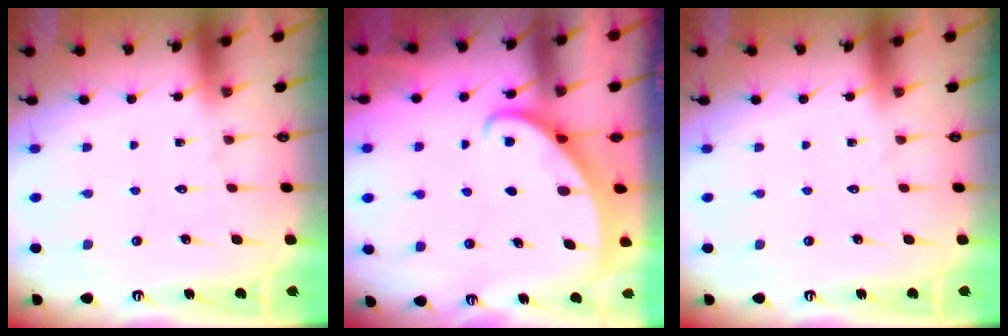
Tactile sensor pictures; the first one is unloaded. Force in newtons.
{"total": 2.1, "press": 2.0, "slide": 0.3}
{"total": 0.0}